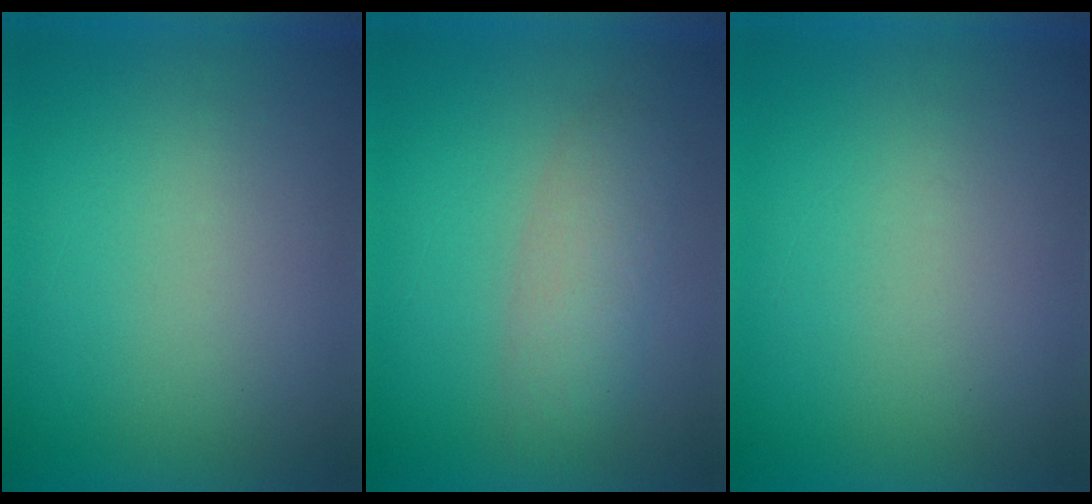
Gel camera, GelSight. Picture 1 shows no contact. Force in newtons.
{"total": 3.5}
{"total": 0.0}